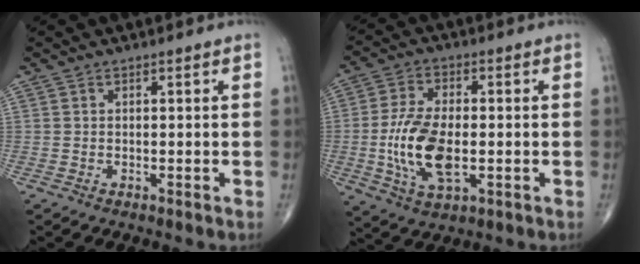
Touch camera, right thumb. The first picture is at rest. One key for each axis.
{"total": 12.6, "fx": -1.8, "fy": 6.2, "fz": 10.8, "tx": -0.217, "ty": -0.001, "tz": -0.031}